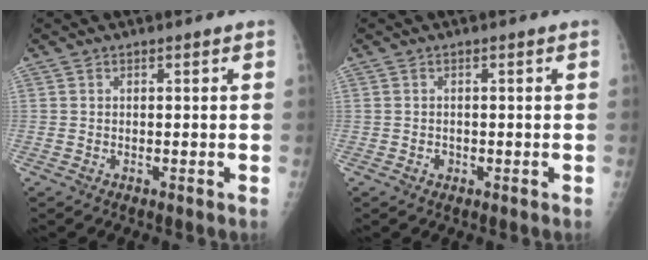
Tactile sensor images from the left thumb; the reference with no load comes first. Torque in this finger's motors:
{"motor_torque": [0.03, 0.05, -0.16, 0.17, -0.05]}